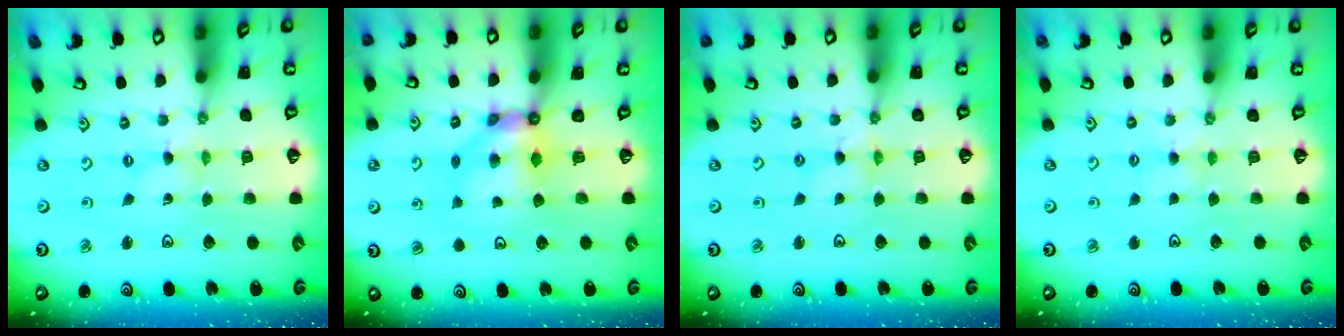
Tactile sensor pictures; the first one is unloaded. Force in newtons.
{"total": 6.9, "press": 6.8, "slide": 0.5}
{"total": 2.0, "press": 2.0, "slide": 0.3}
{"total": 2.8, "press": 2.8, "slide": 0.4}